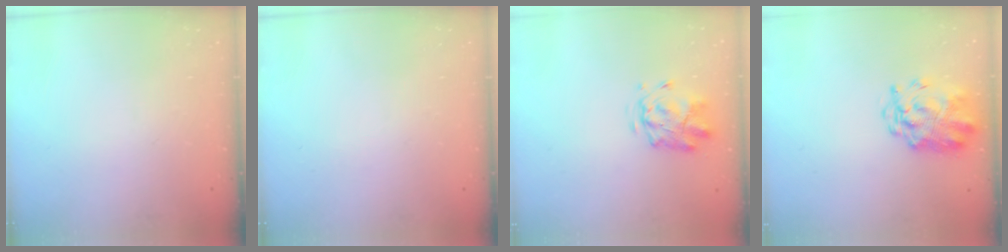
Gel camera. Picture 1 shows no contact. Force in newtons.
{"total": 0.0}
{"total": 2.9, "press": 2.5, "slide": 1.5}
{"total": 3.9, "press": 3.6, "slide": 1.4}